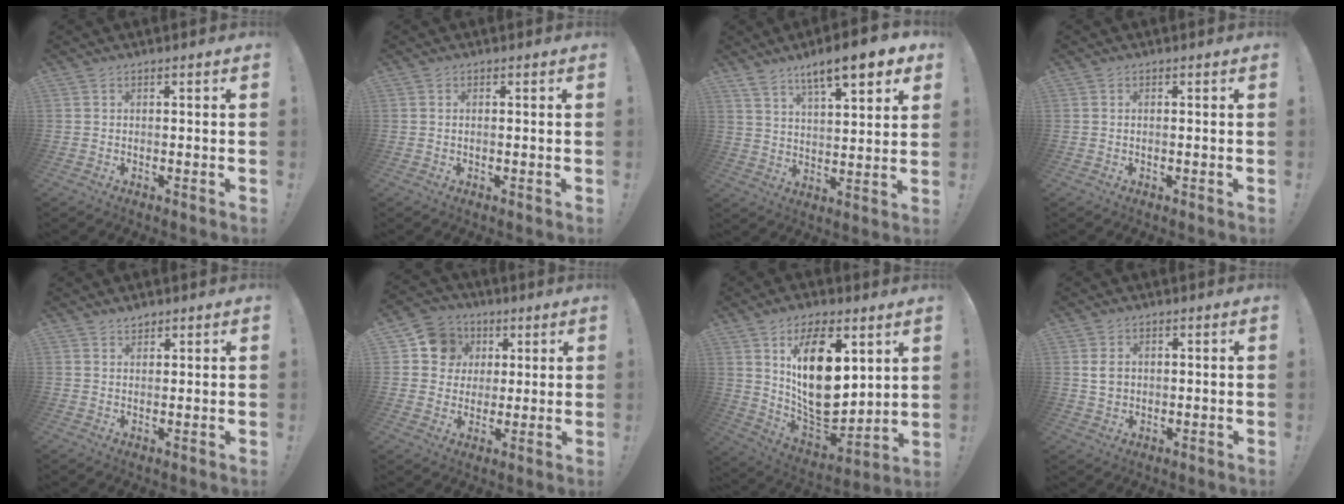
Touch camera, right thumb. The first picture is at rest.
{"total": 0.5, "force": [0.1, 0.3, 0.4], "torque": [-0.009, 0.001, 0.001]}
{"total": 11.8, "force": [8.2, 3.2, 7.9], "torque": [-0.123, -0.044, 0.138]}
{"total": 0.0}
{"total": 2.4, "force": [2.1, 1.1, 0.6], "torque": [-0.005, -0.012, 0.038]}
{"total": 10.8, "force": [3.2, 9.9, 2.8], "torque": [-0.041, -0.007, 0.069]}
{"total": 21.9, "force": [6.8, 11.9, 17.1], "torque": [-0.304, -0.049, 0.125]}
{"total": 4.0, "force": [0.8, 3.2, 2.3], "torque": [-0.028, 0.001, 0.014]}